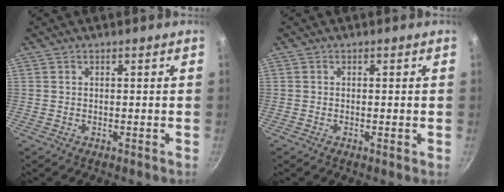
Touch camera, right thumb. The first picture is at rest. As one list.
[{"total": 0.8, "force": [-0.2, 0.2, 0.8], "torque": [-0.014, -0.001, -0.005]}]